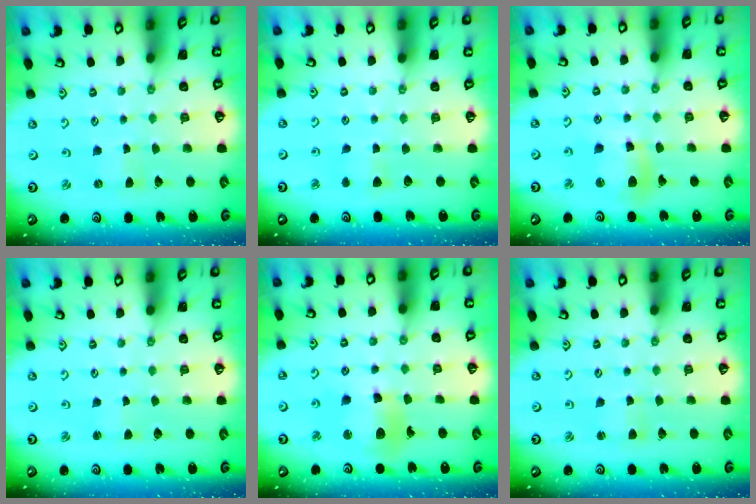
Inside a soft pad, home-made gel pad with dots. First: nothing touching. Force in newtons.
{"total": 3.5, "press": 3.4, "slide": 0.5}
{"total": 11.2, "press": 11.2, "slide": 1.3}
{"total": 0.8, "press": 0.8, "slide": 0.1}
{"total": 12.4, "press": 12.3, "slide": 1.6}
{"total": 2.7, "press": 2.7, "slide": 0.3}